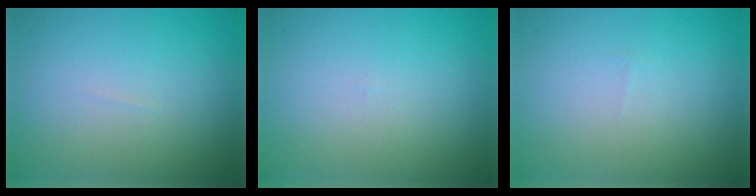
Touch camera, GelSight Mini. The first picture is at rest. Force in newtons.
{"total": 0.0}
{"total": 0.0}